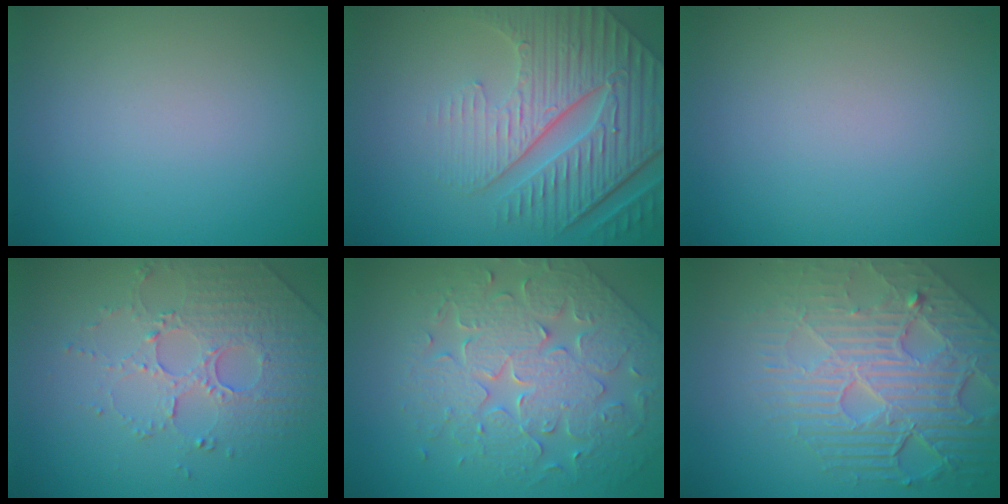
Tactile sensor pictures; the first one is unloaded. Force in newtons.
{"total": 8.3, "press": 6.0, "slide": 5.8}
{"total": 0.0}
{"total": 5.0, "press": 3.5, "slide": 3.6}
{"total": 5.6, "press": 5.2, "slide": 2.2}
{"total": 8.2, "press": 6.0, "slide": 5.6}